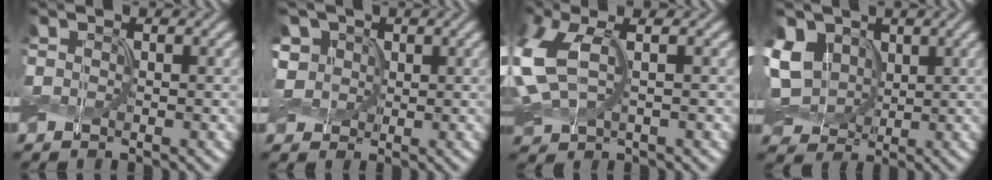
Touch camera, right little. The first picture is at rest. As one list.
[{"total": 3.9, "force": [1.0, 3.4, 1.7], "torque": [-0.058, 0.021, 0.008]}, {"total": 7.9, "force": [0.7, 4.2, 6.6], "torque": [-0.180, 0.007, 0.019]}, {"total": 9.2, "force": [2.2, 7.0, 5.5], "torque": [-0.134, 0.026, 0.034]}]